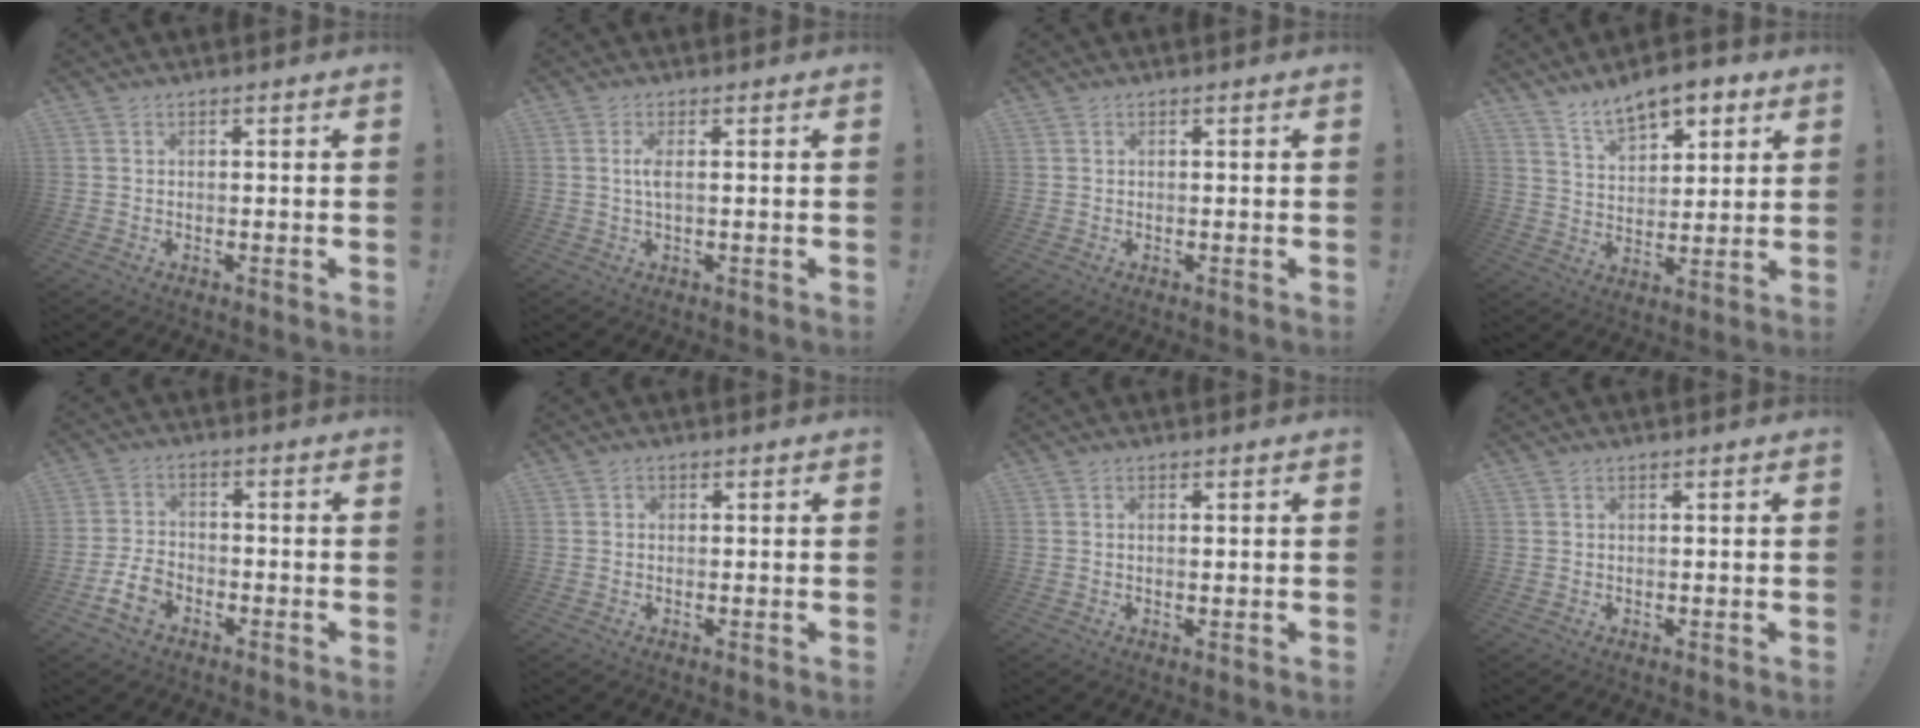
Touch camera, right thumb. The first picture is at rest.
{"total": 3.0, "force": [0.3, 0.5, 2.9], "torque": [-0.063, -0.002, 0.001]}
{"total": 0.0}
{"total": 10.7, "force": [7.8, 5.1, 5.3], "torque": [-0.079, -0.042, 0.145]}
{"total": 8.1, "force": [-4.4, 5.2, 4.4], "torque": [-0.085, 0.020, -0.078]}
{"total": 0.8, "force": [-0.1, 0.8, 0.2], "torque": [-0.003, 0.003, -0.002]}
{"total": 0.8, "force": [0.3, 0.3, 0.7], "torque": [-0.008, -0.001, 0.004]}
{"total": 0.5, "force": [0.1, 0.5, 0.0], "torque": [0.001, 0.002, 0.003]}